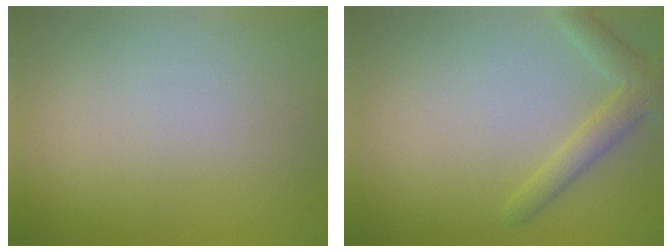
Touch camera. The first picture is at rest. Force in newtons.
{"total": 2.8, "press": 2.8, "slide": 0.0}